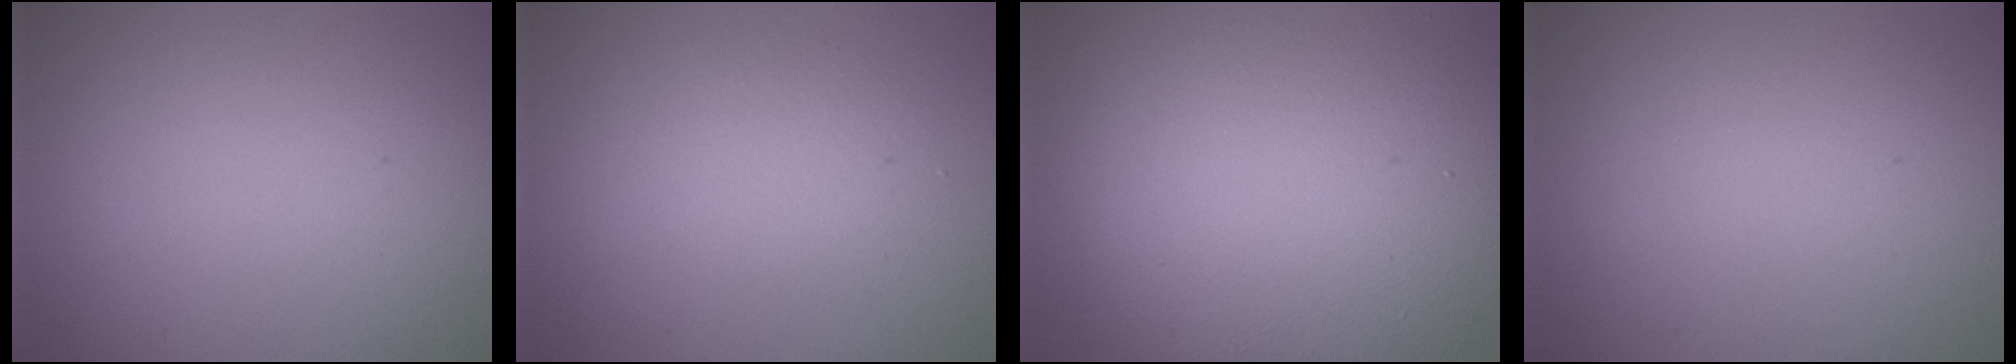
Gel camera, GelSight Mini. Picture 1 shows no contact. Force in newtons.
{"total": 2.0, "press": 2.0, "slide": 0.1}
{"total": 13.9, "press": 13.9, "slide": 0.7}
{"total": 0.0}